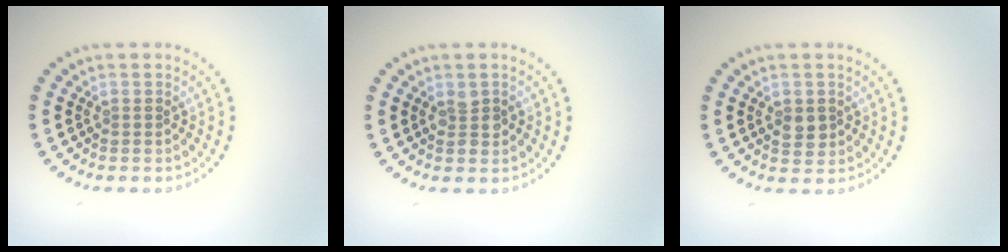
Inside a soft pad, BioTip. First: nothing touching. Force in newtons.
{"total": 1.4, "press": 1.4, "slide": 0.2}
{"total": 1.8, "press": 1.8, "slide": 0.4}